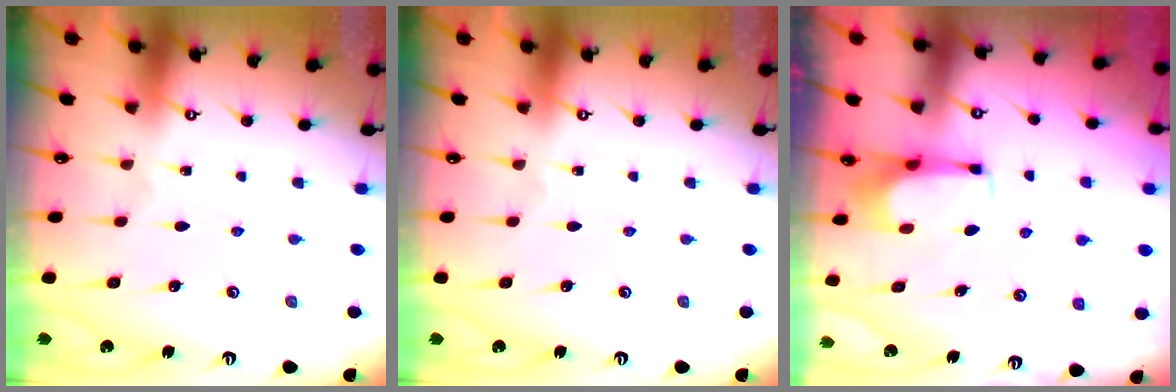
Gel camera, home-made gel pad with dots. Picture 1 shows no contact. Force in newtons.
{"total": 0.0}
{"total": 1.0, "press": 0.9, "slide": 0.4}